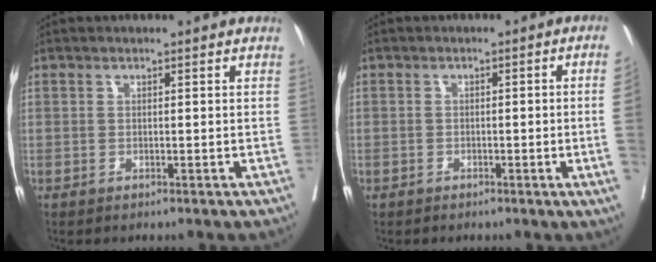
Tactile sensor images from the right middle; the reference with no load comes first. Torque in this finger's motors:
{"motor_torque": [0.78, -0.72, -0.39, -0.21]}